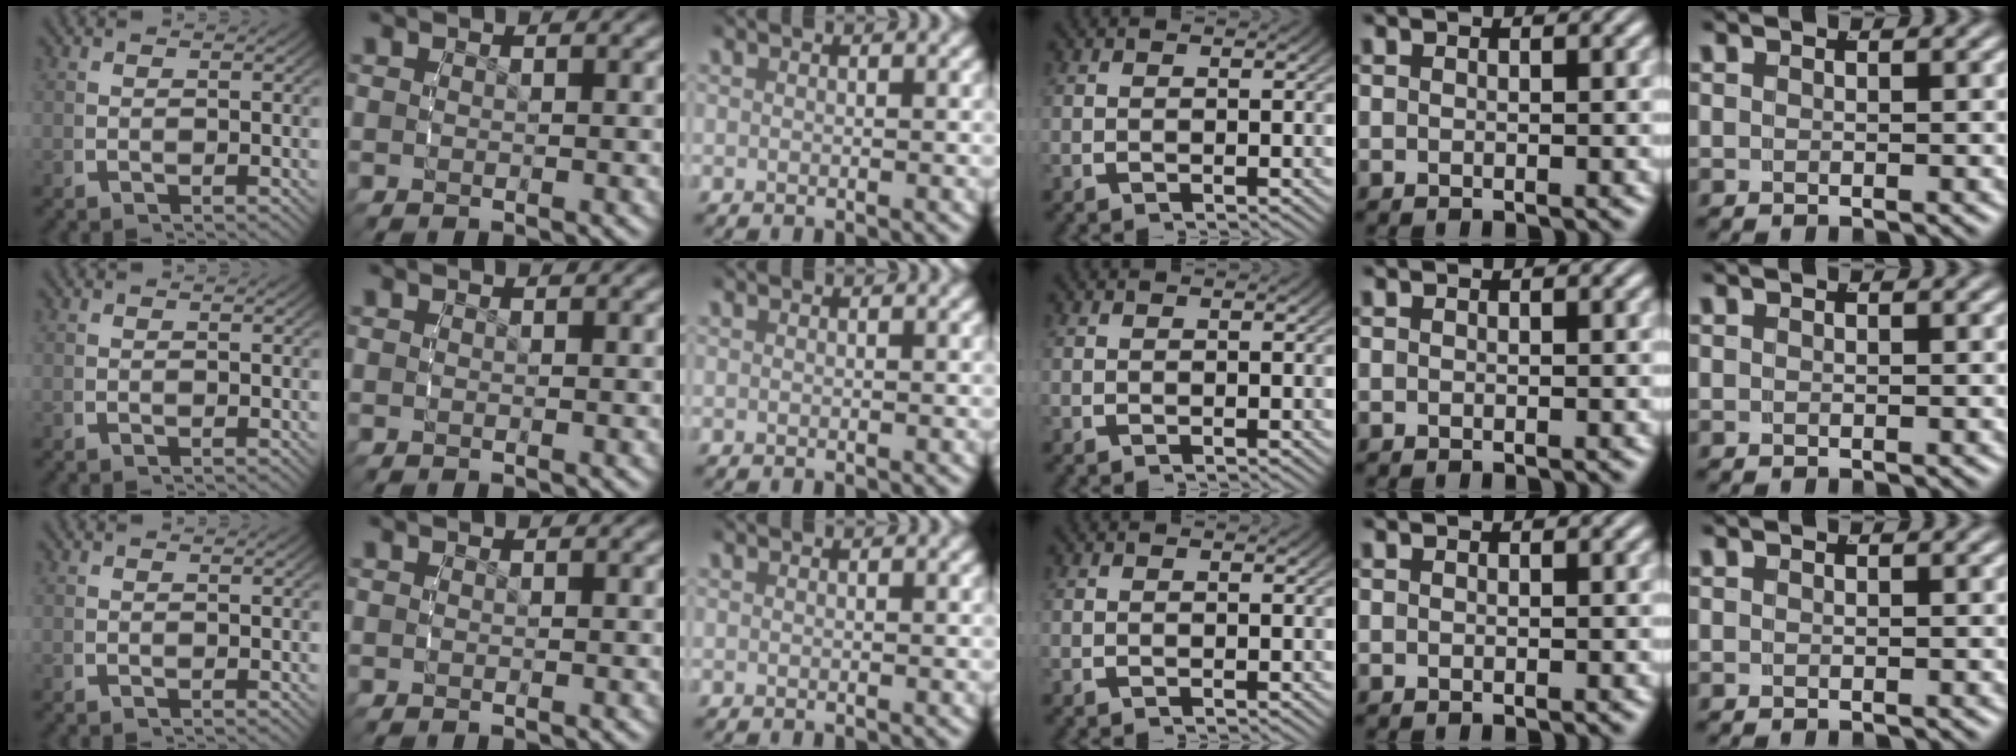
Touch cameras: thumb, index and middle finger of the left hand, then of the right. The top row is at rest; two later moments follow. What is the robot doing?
{"motion": "reach", "object": "bowl"}